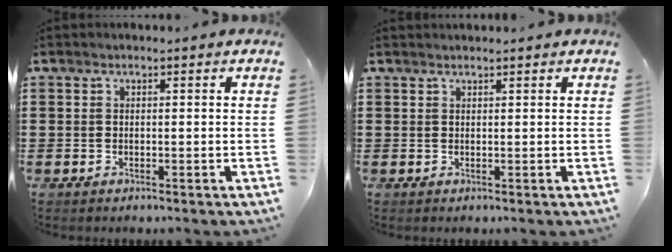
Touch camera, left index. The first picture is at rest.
{"total": 0.6, "force": [0.6, 0.0, 0.1], "torque": [-0.003, -0.001, 0.012]}